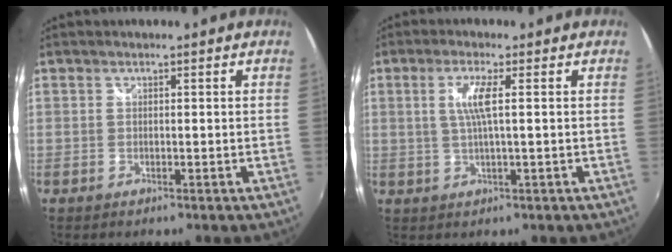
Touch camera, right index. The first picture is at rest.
{"total": 4.4, "force": [0.8, -0.1, 4.3], "torque": [-0.087, -0.002, 0.018]}